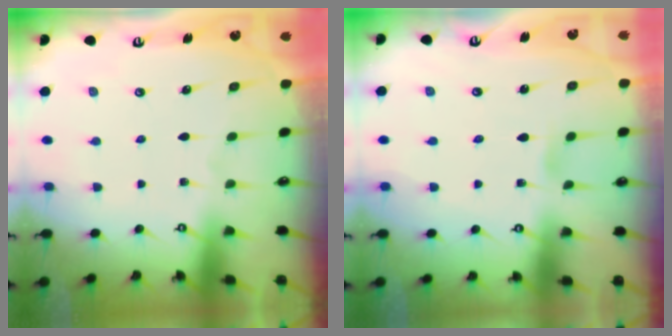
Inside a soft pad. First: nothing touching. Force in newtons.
{"total": 2.8, "press": 2.7, "slide": 0.5}